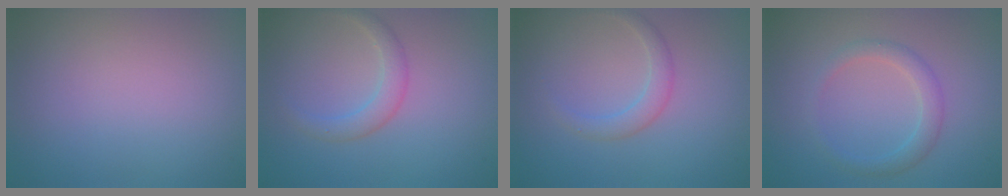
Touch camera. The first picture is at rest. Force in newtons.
{"total": 2.0, "press": 2.0, "slide": 0.2}
{"total": 1.8, "press": 1.8, "slide": 0.1}
{"total": 2.1, "press": 2.1, "slide": 0.0}